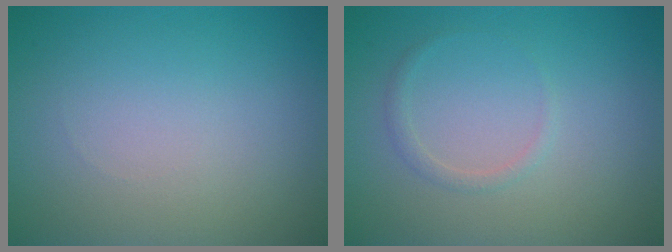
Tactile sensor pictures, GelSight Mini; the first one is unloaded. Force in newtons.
{"total": 0.9, "press": 0.9, "slide": 0.1}